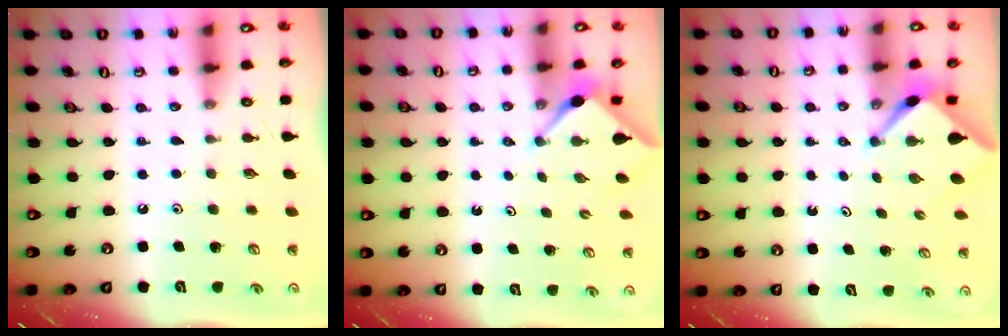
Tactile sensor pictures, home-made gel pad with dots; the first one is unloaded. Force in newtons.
{"total": 2.9, "press": 2.9, "slide": 0.4}
{"total": 2.7, "press": 2.7, "slide": 0.3}